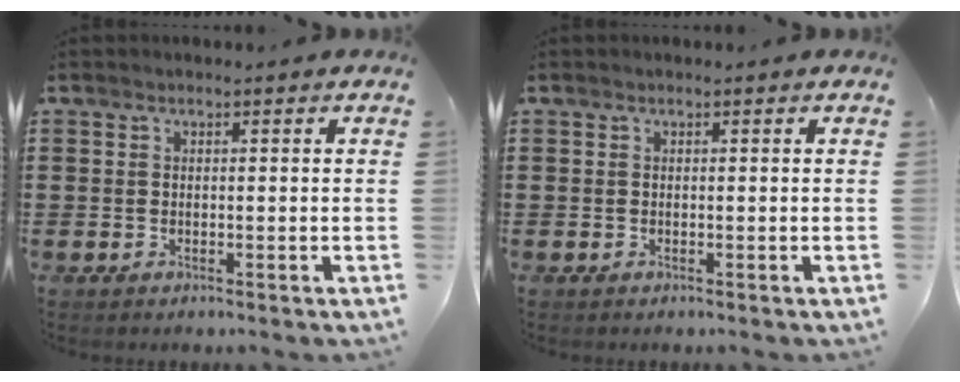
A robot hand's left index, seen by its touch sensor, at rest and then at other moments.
{"total": 0.0}